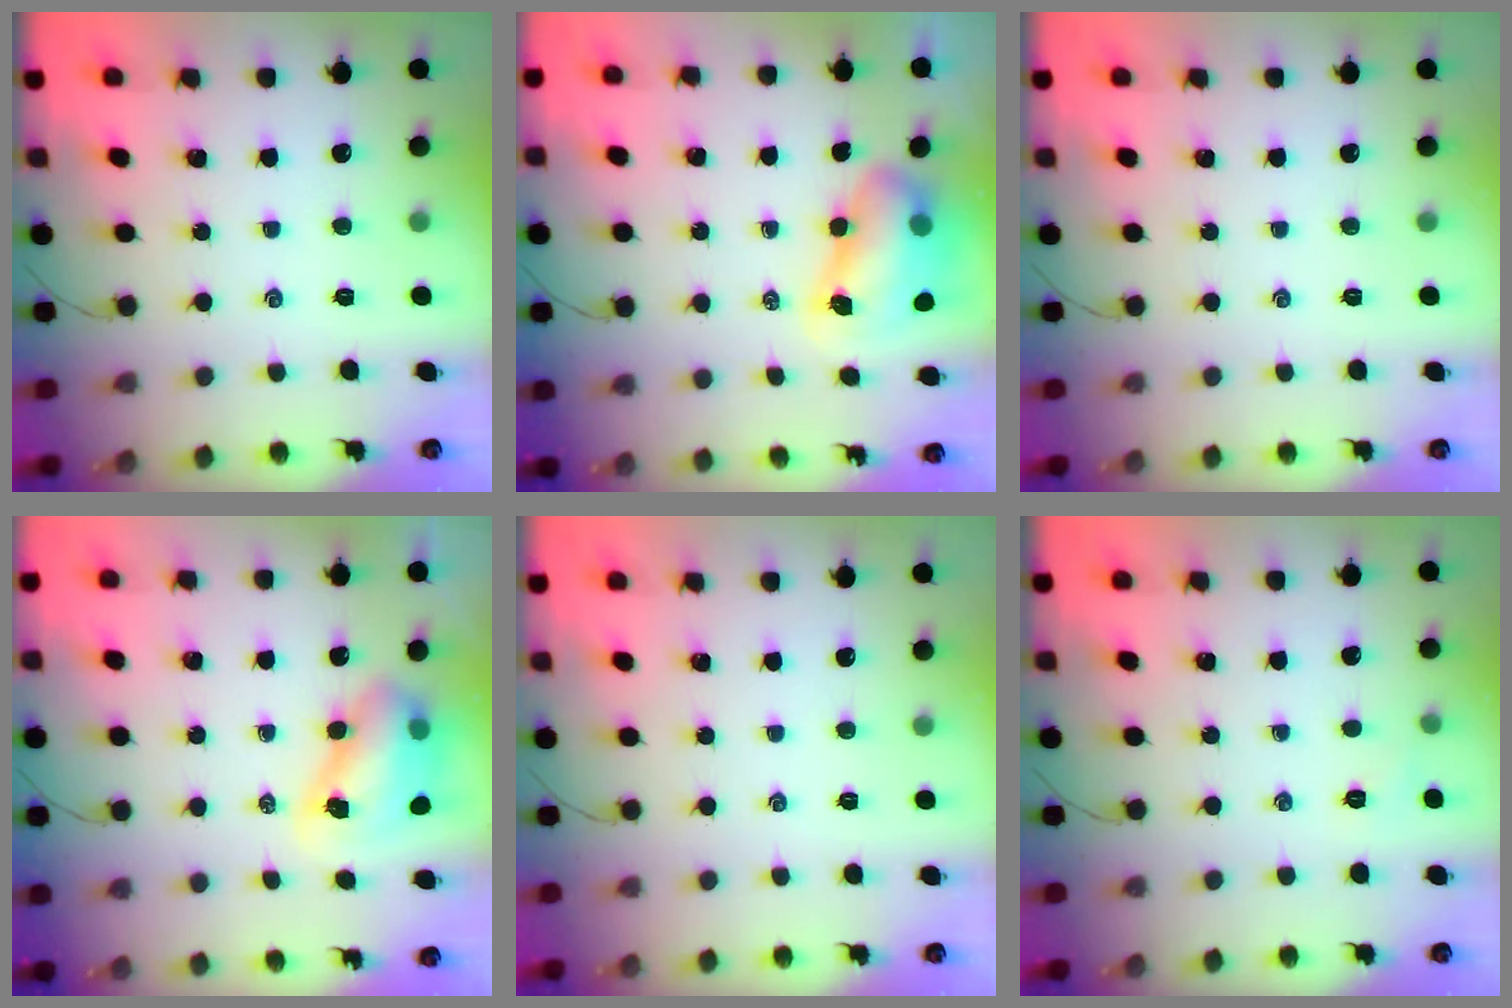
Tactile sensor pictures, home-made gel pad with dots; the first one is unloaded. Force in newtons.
{"total": 8.9, "press": 8.6, "slide": 2.2}
{"total": 0.0}
{"total": 8.9, "press": 8.6, "slide": 2.2}
{"total": 0.0}
{"total": 3.5, "press": 3.4, "slide": 0.9}